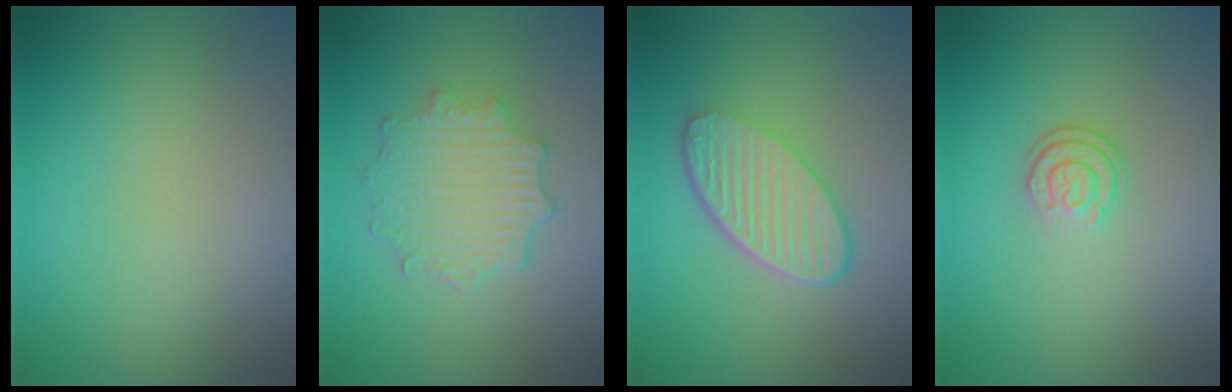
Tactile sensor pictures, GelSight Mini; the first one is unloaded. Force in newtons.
{"total": 4.7, "press": 3.8, "slide": 2.8}
{"total": 6.0, "press": 4.4, "slide": 4.1}
{"total": 2.1, "press": 1.8, "slide": 1.2}